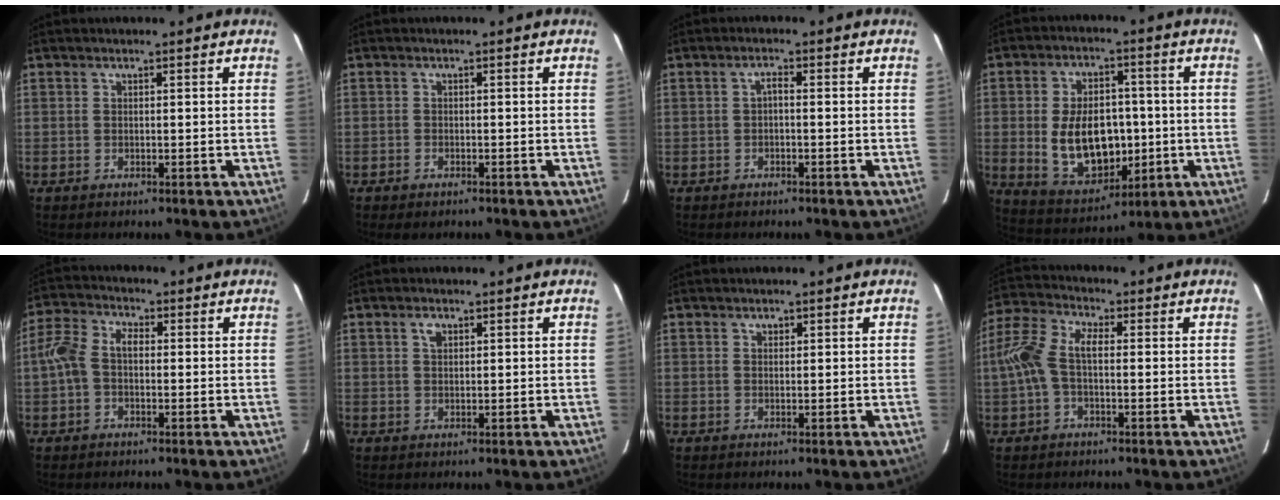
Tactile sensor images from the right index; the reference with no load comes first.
{"total": 1.6, "force": [-1.2, 0.8, 0.6], "torque": [-0.016, -0.001, -0.020]}
{"total": 1.1, "force": [-0.4, 0.4, 0.9], "torque": [-0.017, 0.006, -0.008]}
{"total": 14.8, "force": [-1.4, 9.5, 11.2], "torque": [-0.223, 0.001, 0.003]}
{"total": 5.5, "force": [-0.8, 3.8, 3.9], "torque": [-0.087, 0.019, -0.020]}
{"total": 1.6, "force": [0.9, 1.0, 0.9], "torque": [-0.016, 0.005, 0.015]}
{"total": 0.7, "force": [0.5, 0.5, 0.1], "torque": [-0.001, 0.002, 0.008]}
{"total": 8.1, "force": [-0.6, 4.0, 7.1], "torque": [-0.162, 0.022, -0.016]}